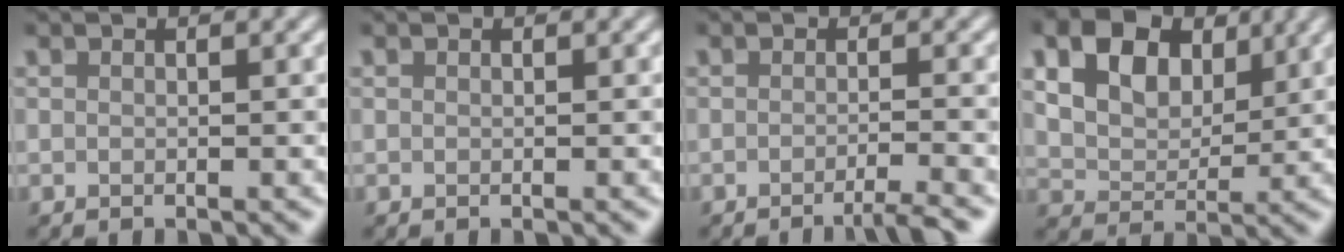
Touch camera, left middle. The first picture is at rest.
{"total": 0.0}
{"total": 2.4, "force": [-1.4, 0.4, 1.9], "torque": [-0.018, -0.005, -0.031]}
{"total": 10.5, "force": [4.9, 7.1, 6.0], "torque": [-0.116, 0.029, 0.076]}